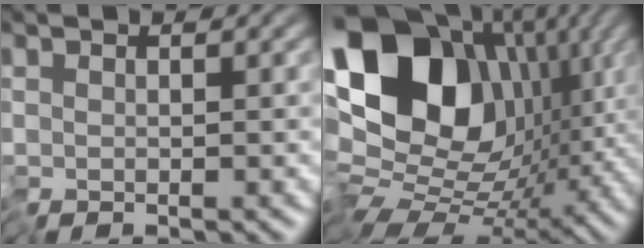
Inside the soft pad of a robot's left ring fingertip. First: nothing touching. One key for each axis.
{"total": 16.9, "fx": 3.6, "fy": 12.3, "fz": 11.0, "tx": -0.171, "ty": -0.001, "tz": 0.079}